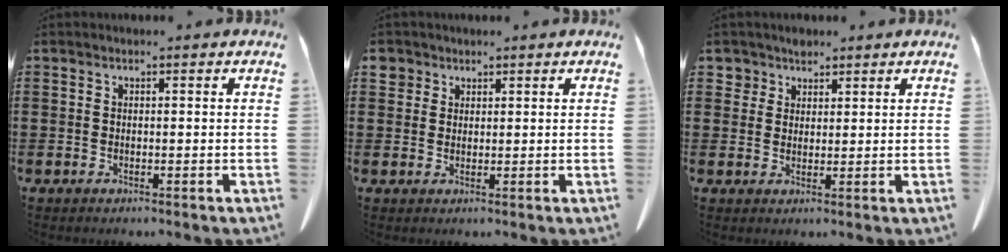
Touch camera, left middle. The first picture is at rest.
{"total": 2.2, "force": [1.5, 1.5, 0.3], "torque": [-0.004, 0.003, 0.027]}
{"total": 2.9, "force": [2.1, 2.0, 0.3], "torque": [-0.009, 0.007, 0.038]}